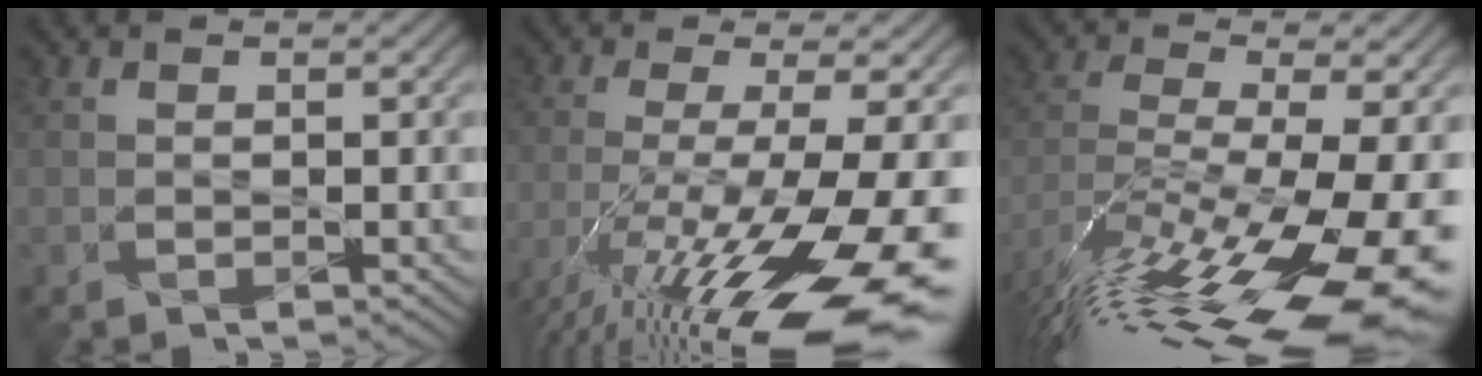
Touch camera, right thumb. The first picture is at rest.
{"total": 16.7, "force": [-8.4, 3.5, 14.0], "torque": [-0.244, -0.020, -0.140]}
{"total": 18.3, "force": [-11.0, 5.5, 13.5], "torque": [-0.258, -0.024, -0.181]}